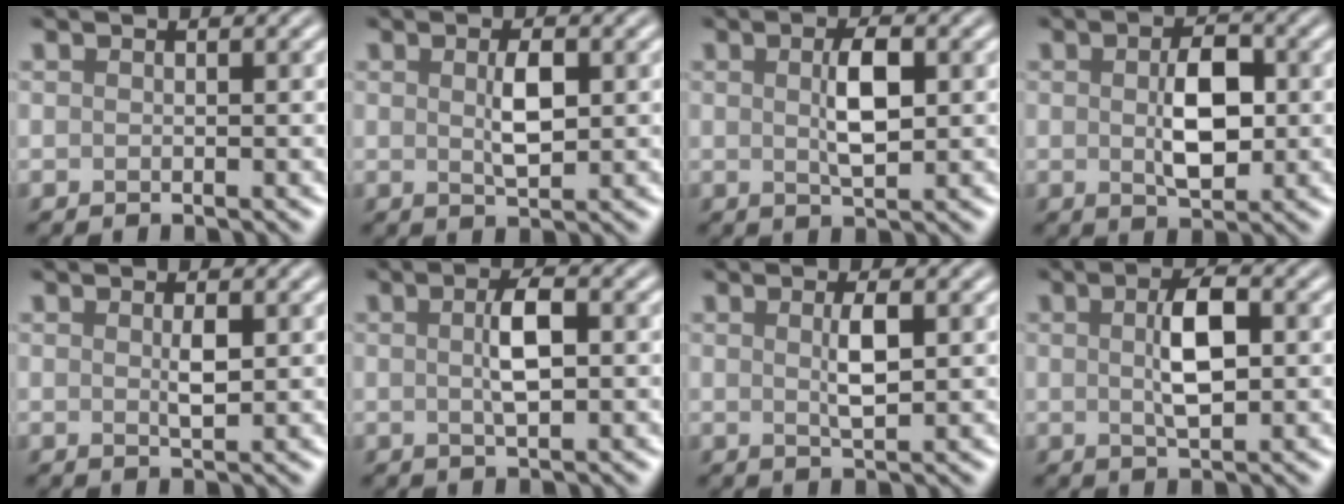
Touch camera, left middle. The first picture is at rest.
{"total": 2.7, "force": [0.5, 1.1, 2.5], "torque": [-0.052, -0.002, 0.011]}
{"total": 3.4, "force": [0.5, 1.2, 3.2], "torque": [-0.064, 0.000, 0.010]}
{"total": 4.7, "force": [0.1, 2.5, 4.0], "torque": [-0.075, 0.000, 0.004]}
{"total": 1.5, "force": [0.3, 0.4, 1.4], "torque": [-0.029, -0.002, 0.006]}
{"total": 3.0, "force": [0.3, 0.9, 2.9], "torque": [-0.059, 0.004, 0.004]}
{"total": 2.3, "force": [0.5, 0.6, 2.2], "torque": [-0.044, 0.000, 0.010]}
{"total": 4.2, "force": [0.4, 1.6, 3.8], "torque": [-0.078, 0.004, 0.008]}